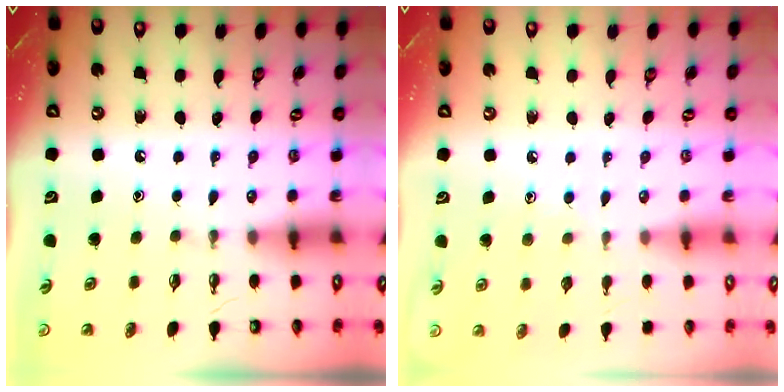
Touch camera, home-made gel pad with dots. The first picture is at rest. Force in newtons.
{"total": 5.1, "press": 5.0, "slide": 0.6}